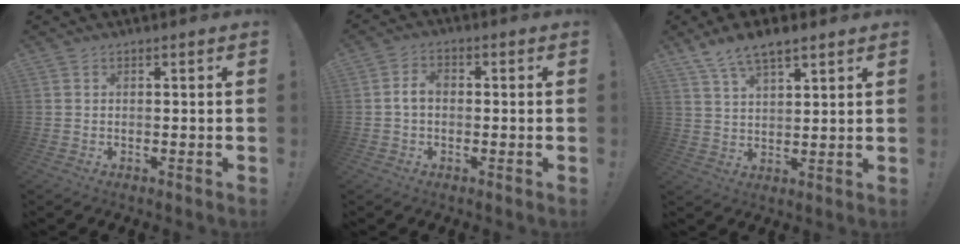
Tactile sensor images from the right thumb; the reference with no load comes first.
{"total": 4.0, "force": [-0.2, 2.6, 3.0], "torque": [-0.049, 0.010, -0.005]}
{"total": 7.9, "force": [5.7, 3.0, 4.6], "torque": [-0.082, -0.022, 0.105]}